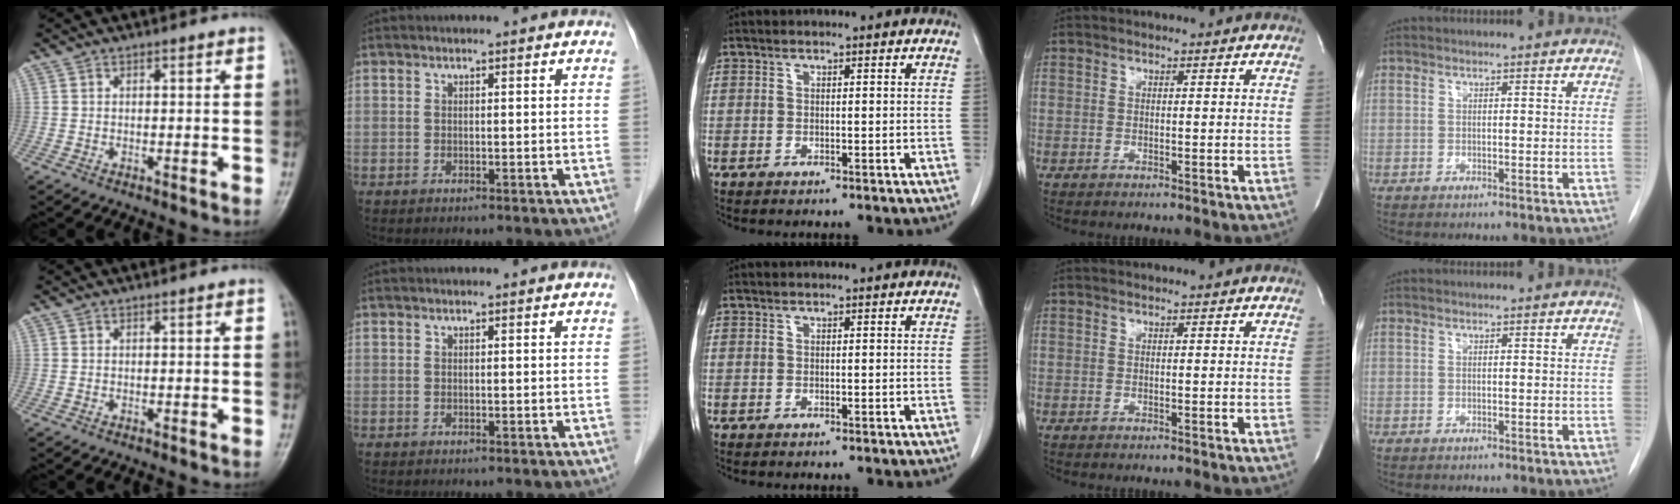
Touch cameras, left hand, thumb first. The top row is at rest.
{}